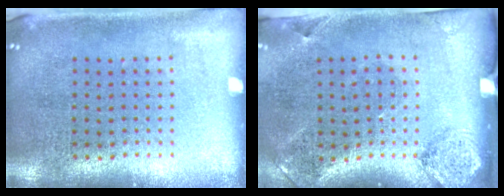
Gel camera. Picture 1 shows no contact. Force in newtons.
{"total": 1.9, "press": 1.1, "slide": 1.5}